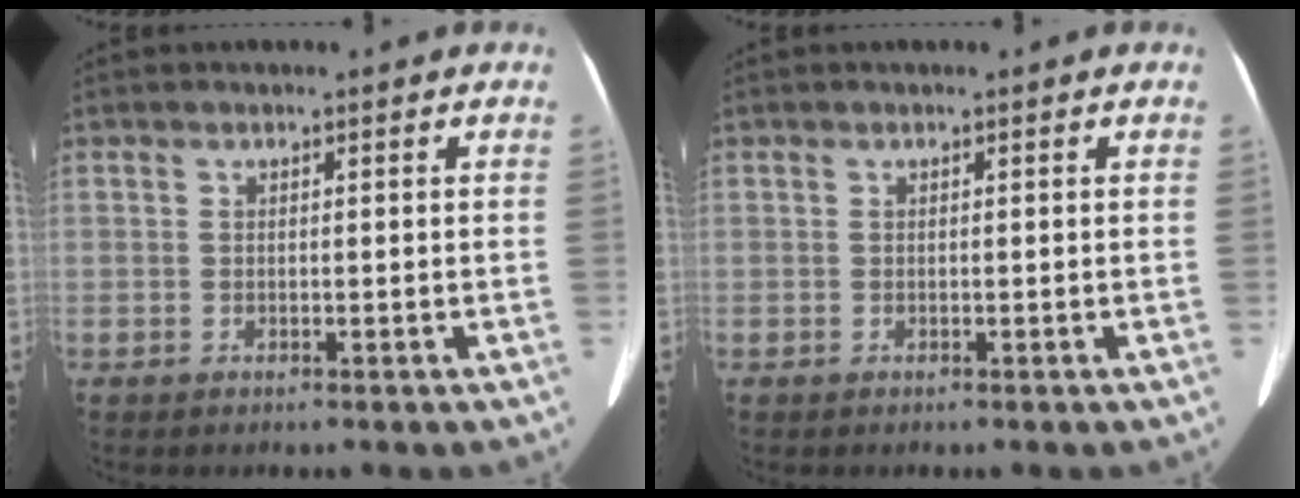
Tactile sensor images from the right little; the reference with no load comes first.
{"total": 0.0}